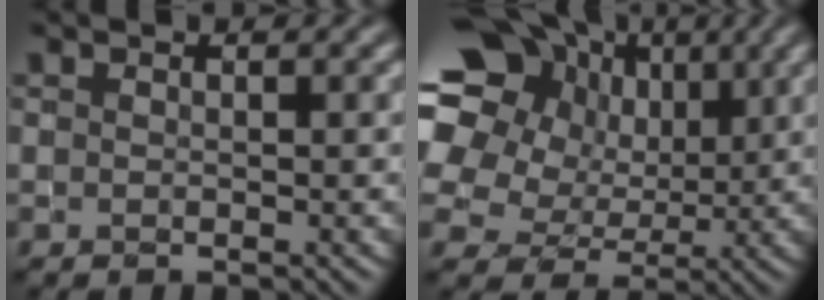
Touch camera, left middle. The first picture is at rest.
{"total": 19.4, "force": [6.6, 15.9, 8.9], "torque": [-0.214, 0.029, 0.105]}